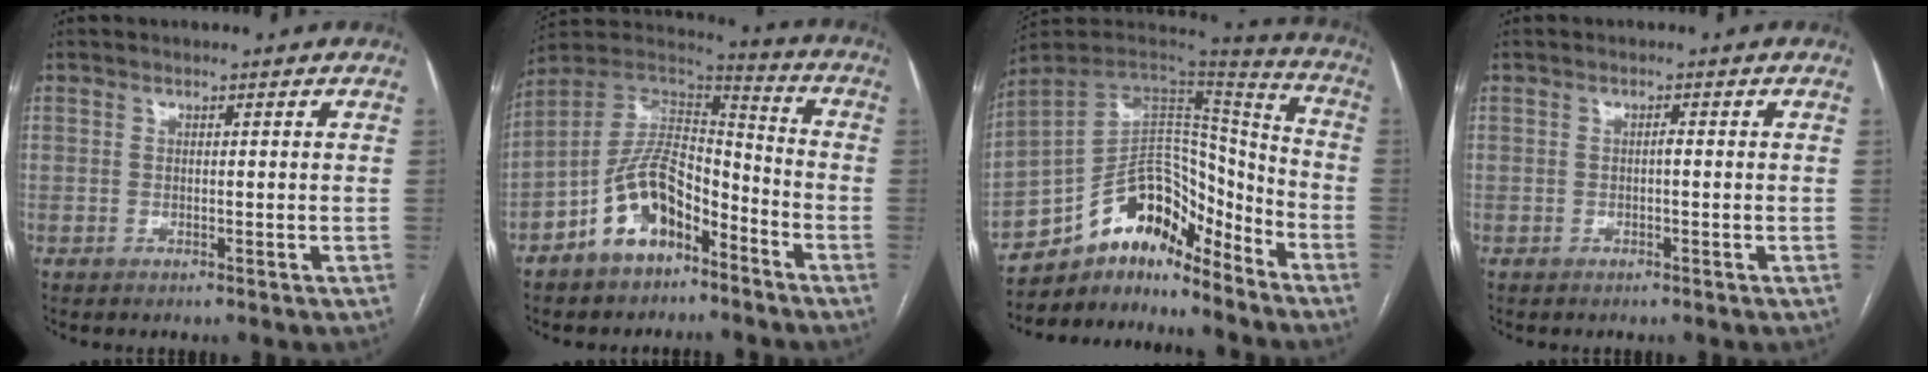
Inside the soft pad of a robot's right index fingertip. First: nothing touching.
{"total": 12.8, "force": [-7.1, 6.4, 8.6], "torque": [-0.161, 0.028, -0.127]}
{"total": 17.6, "force": [-13.5, 6.8, 9.0], "torque": [-0.141, 0.057, -0.229]}
{"total": 0.6, "force": [-0.2, 0.1, 0.6], "torque": [-0.010, 0.002, -0.002]}